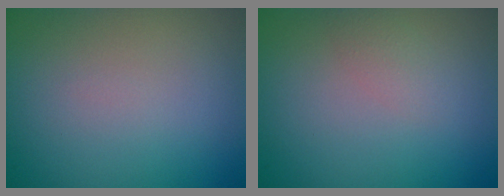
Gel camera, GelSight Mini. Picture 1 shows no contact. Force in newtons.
{"total": 1.1, "press": 1.1, "slide": 0.1}